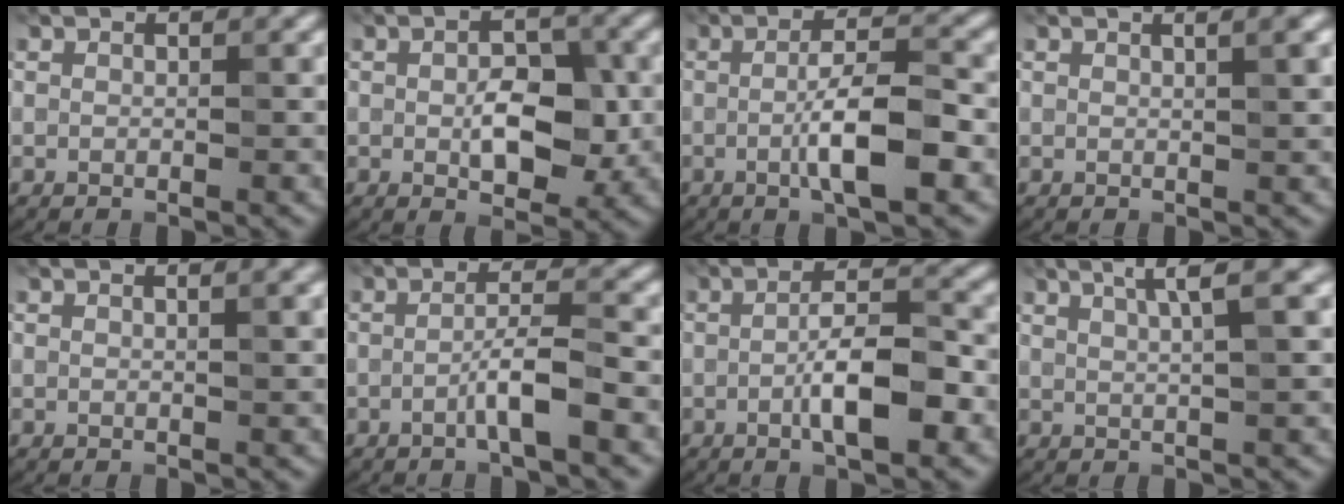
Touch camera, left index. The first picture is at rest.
{"total": 5.3, "force": [-0.3, 2.8, 4.5], "torque": [-0.080, -0.001, 0.000]}
{"total": 5.5, "force": [-1.2, 0.8, 5.3], "torque": [-0.096, 0.009, -0.024]}
{"total": 2.4, "force": [1.0, 0.4, 2.2], "torque": [-0.023, 0.010, 0.013]}
{"total": 1.9, "force": [0.8, 0.2, 1.7], "torque": [-0.025, 0.007, 0.013]}
{"total": 3.2, "force": [-1.4, -0.1, 2.8], "torque": [-0.056, 0.015, -0.032]}
{"total": 5.4, "force": [-1.5, 1.1, 5.1], "torque": [-0.094, 0.011, -0.030]}
{"total": 3.8, "force": [2.0, 0.3, 3.2], "torque": [-0.044, 0.014, 0.032]}